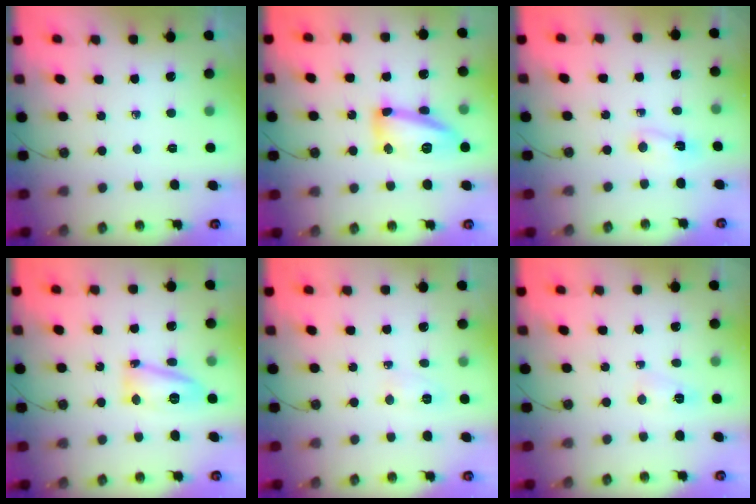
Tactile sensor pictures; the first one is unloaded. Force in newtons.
{"total": 14.3, "press": 14.3, "slide": 1.1}
{"total": 2.0, "press": 1.6, "slide": 1.2}
{"total": 12.4, "press": 11.7, "slide": 4.2}
{"total": 4.1, "press": 4.0, "slide": 0.6}
{"total": 4.3, "press": 3.6, "slide": 2.5}